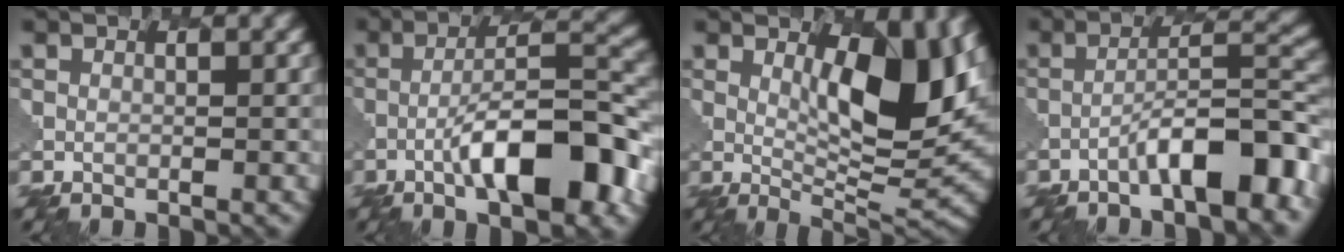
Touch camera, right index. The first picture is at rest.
{"total": 9.1, "force": [-3.8, 2.4, 8.0], "torque": [-0.126, 0.018, -0.057]}
{"total": 10.9, "force": [2.0, 3.7, 10.1], "torque": [-0.133, -0.003, 0.040]}
{"total": 7.1, "force": [-4.2, 1.4, 5.6], "torque": [-0.084, 0.023, -0.061]}